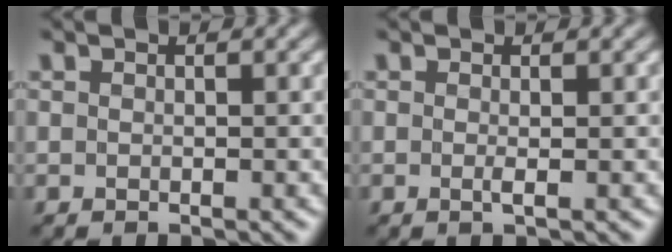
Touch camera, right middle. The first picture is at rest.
{"total": 0.6, "force": [-0.1, 0.0, 0.6], "torque": [-0.013, 0.000, -0.004]}